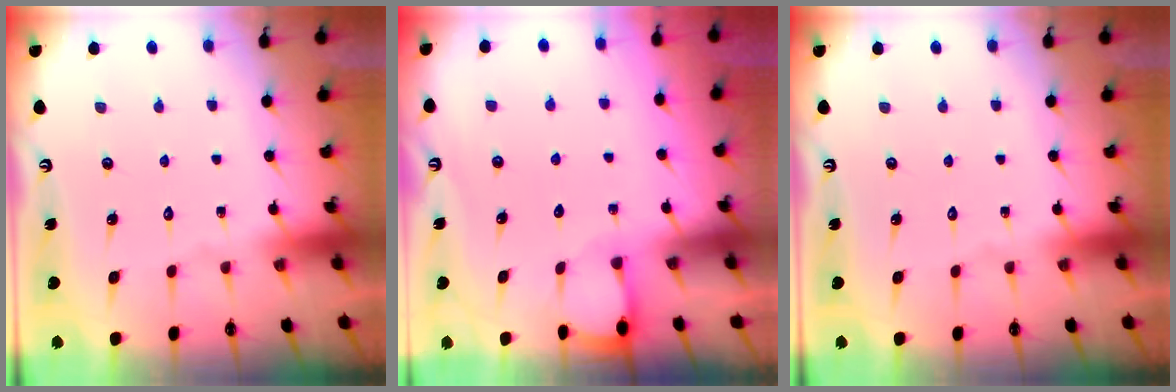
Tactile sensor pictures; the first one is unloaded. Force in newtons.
{"total": 2.0, "press": 2.0, "slide": 0.2}
{"total": 0.0}